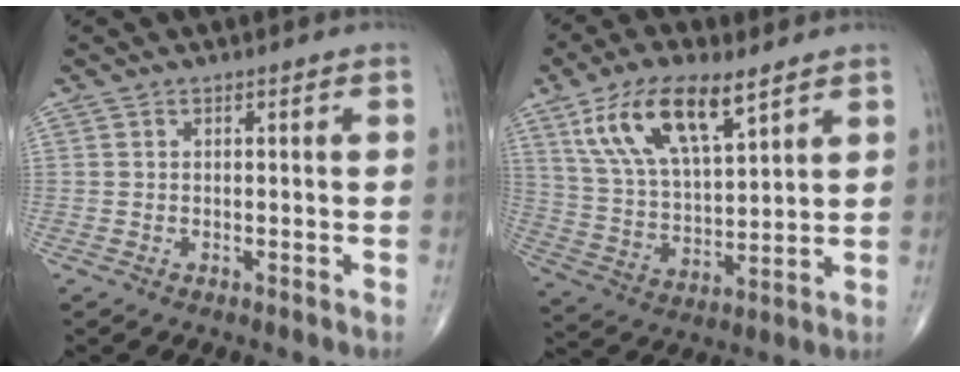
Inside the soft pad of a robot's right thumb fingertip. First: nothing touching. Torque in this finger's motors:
{"motor_torque": [-0.92, 1.58, 1.41, 1.10, 0.41]}